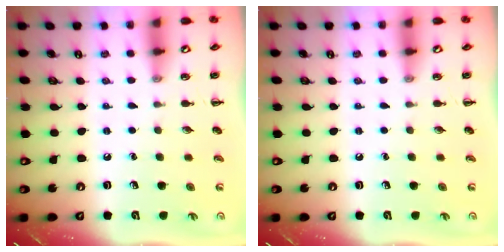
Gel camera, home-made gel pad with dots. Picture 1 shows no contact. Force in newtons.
{"total": 0.0}